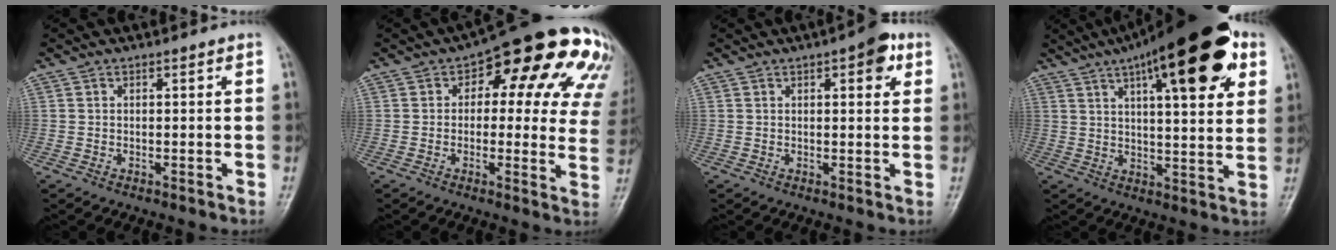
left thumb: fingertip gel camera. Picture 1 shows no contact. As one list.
[{"total": 20.6, "force": [8.5, 10.5, 15.6], "torque": [-0.141, 0.009, 0.089]}, {"total": 5.0, "force": [2.3, 1.9, 4.0], "torque": [-0.037, -0.003, 0.021]}, {"total": 23.5, "force": [11.6, 7.2, 19.2], "torque": [-0.266, -0.008, 0.168]}]